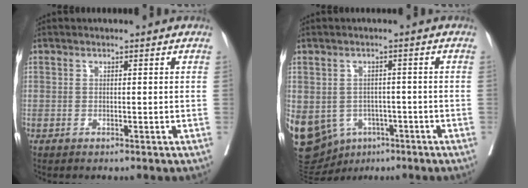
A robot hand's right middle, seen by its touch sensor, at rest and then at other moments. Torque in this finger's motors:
{"motor_torque": [0.44, -0.27, 1.05, 0.21]}